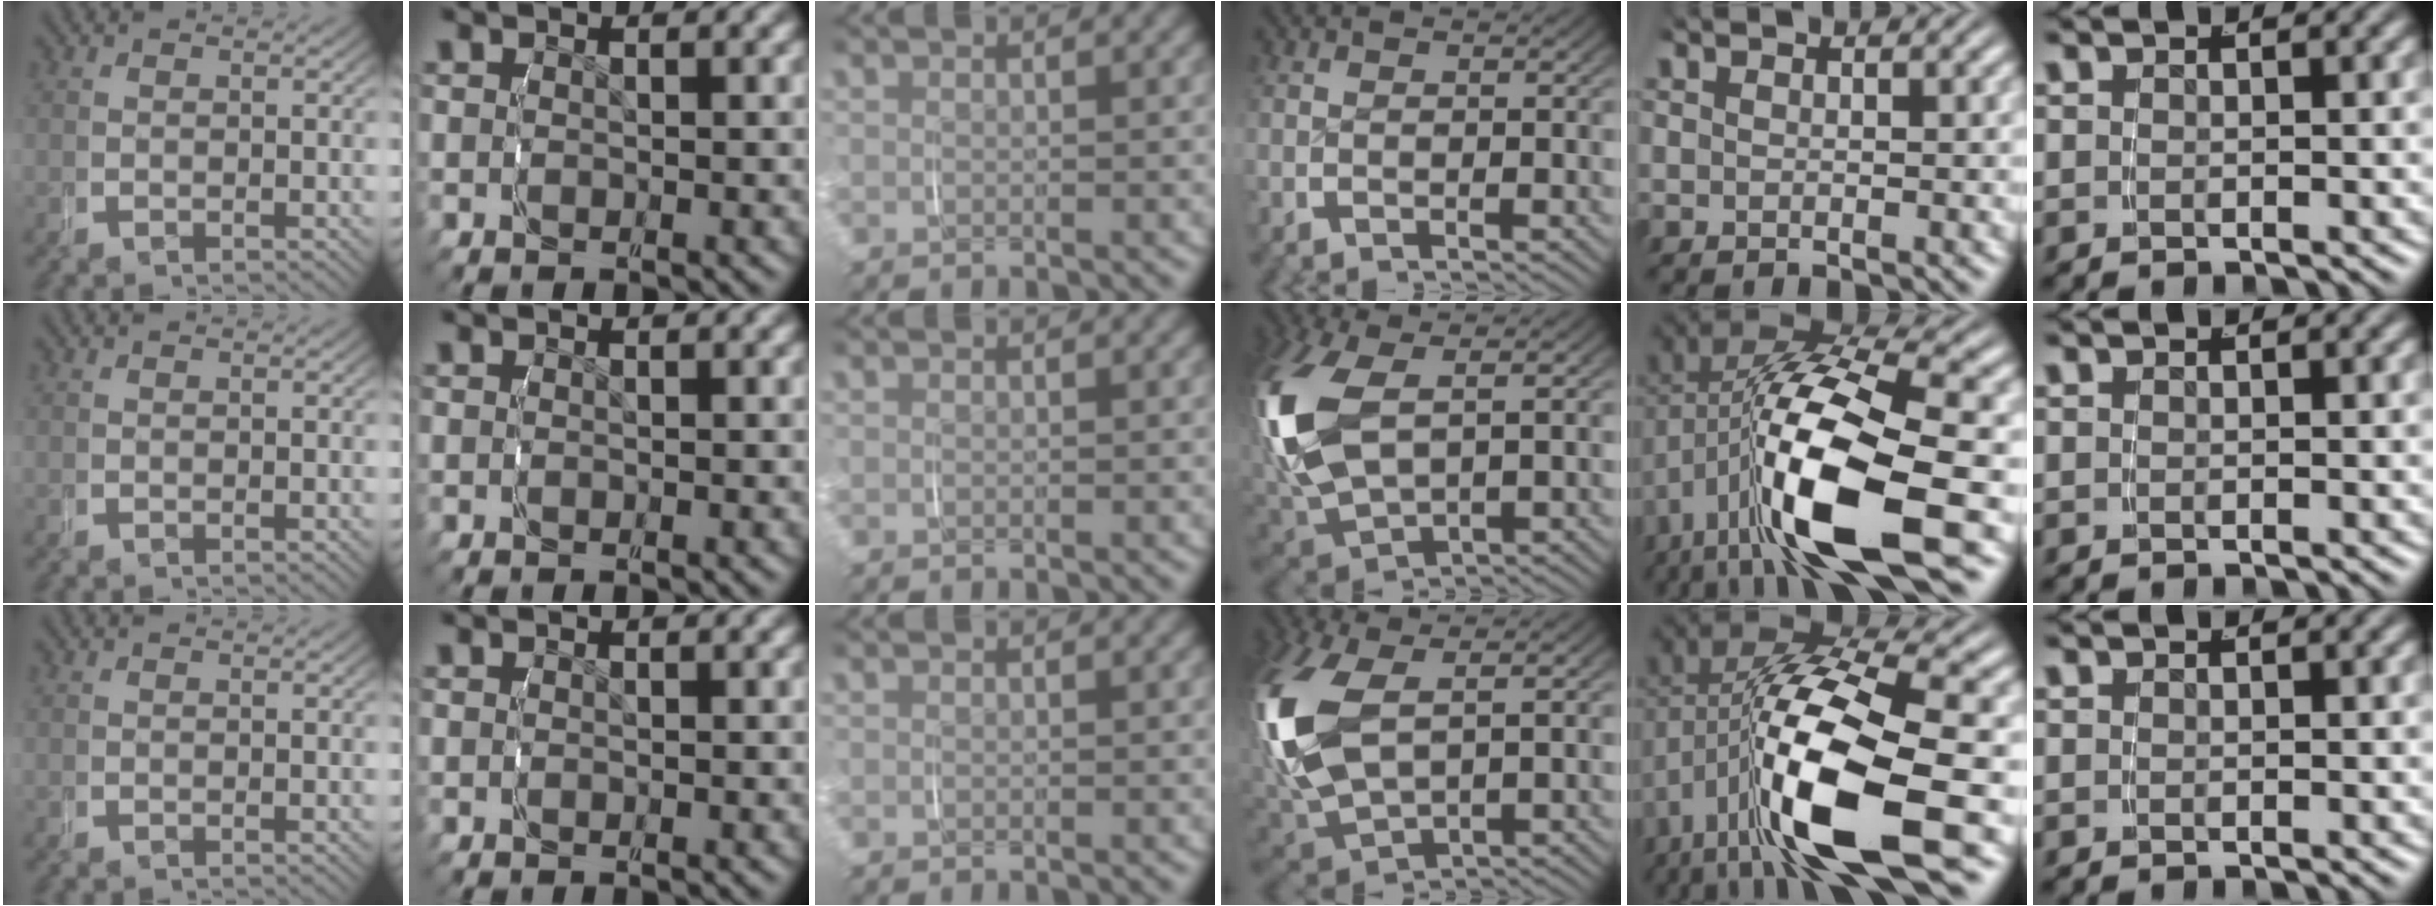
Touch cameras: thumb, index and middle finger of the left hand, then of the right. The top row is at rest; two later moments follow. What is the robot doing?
{"motion": "grasp_and_lifting", "object": "knife"}